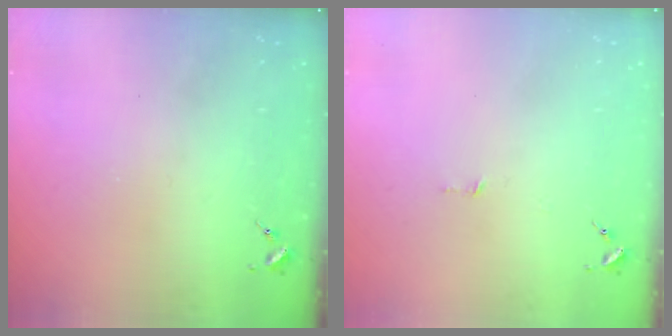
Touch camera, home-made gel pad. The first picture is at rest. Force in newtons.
{"total": 2.8, "press": 2.8, "slide": 0.2}